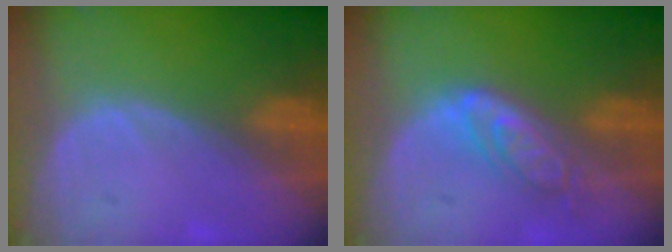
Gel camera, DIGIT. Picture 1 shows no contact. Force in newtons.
{"total": 6.2, "press": 5.5, "slide": 2.8}